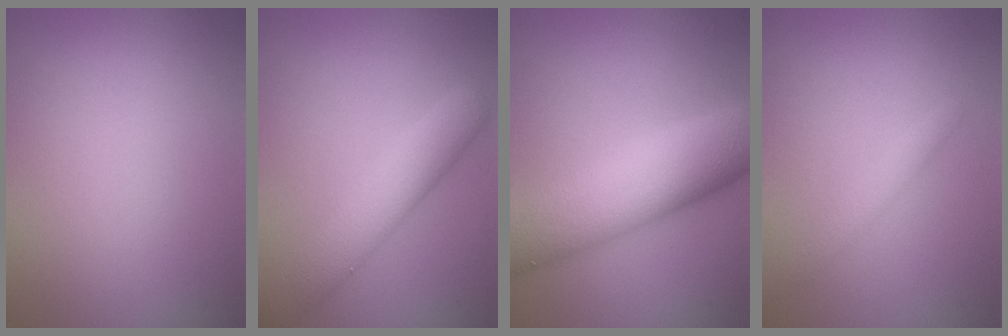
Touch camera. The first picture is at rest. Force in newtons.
{"total": 5.1, "press": 5.1, "slide": 0.3}
{"total": 10.7, "press": 10.7, "slide": 0.4}
{"total": 1.5, "press": 1.5, "slide": 0.1}